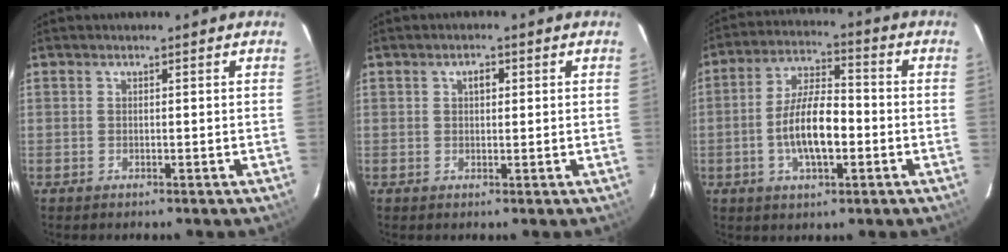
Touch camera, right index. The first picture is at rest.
{"total": 1.8, "force": [0.6, 1.2, 1.2], "torque": [-0.019, 0.008, 0.009]}
{"total": 10.7, "force": [-2.5, 4.1, 9.6], "torque": [-0.188, 0.005, -0.043]}